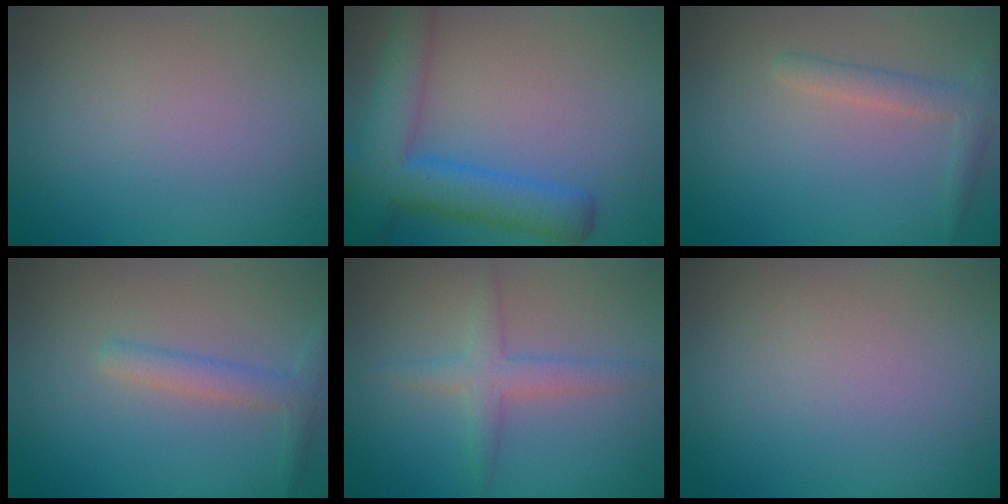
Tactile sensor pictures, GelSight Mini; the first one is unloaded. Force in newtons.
{"total": 7.6, "press": 7.6, "slide": 0.4}
{"total": 2.1, "press": 2.1, "slide": 0.0}
{"total": 2.3, "press": 2.3, "slide": 0.0}
{"total": 2.6, "press": 2.6, "slide": 0.1}
{"total": 0.0}